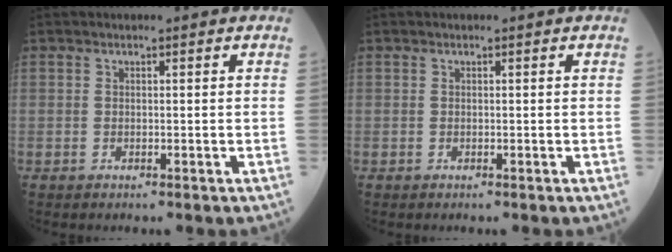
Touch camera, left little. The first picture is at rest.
{"total": 0.0}